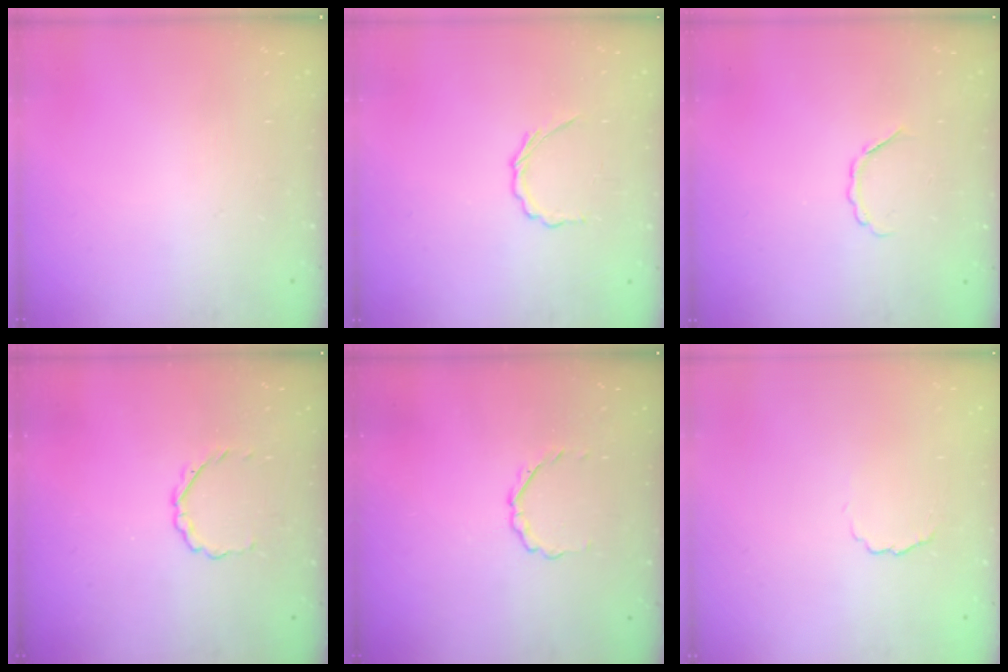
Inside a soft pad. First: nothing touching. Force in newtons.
{"total": 2.4, "press": 2.3, "slide": 0.9}
{"total": 3.5, "press": 3.4, "slide": 0.7}
{"total": 2.7, "press": 2.5, "slide": 0.9}
{"total": 2.3, "press": 2.1, "slide": 0.8}
{"total": 2.4, "press": 2.4, "slide": 0.5}